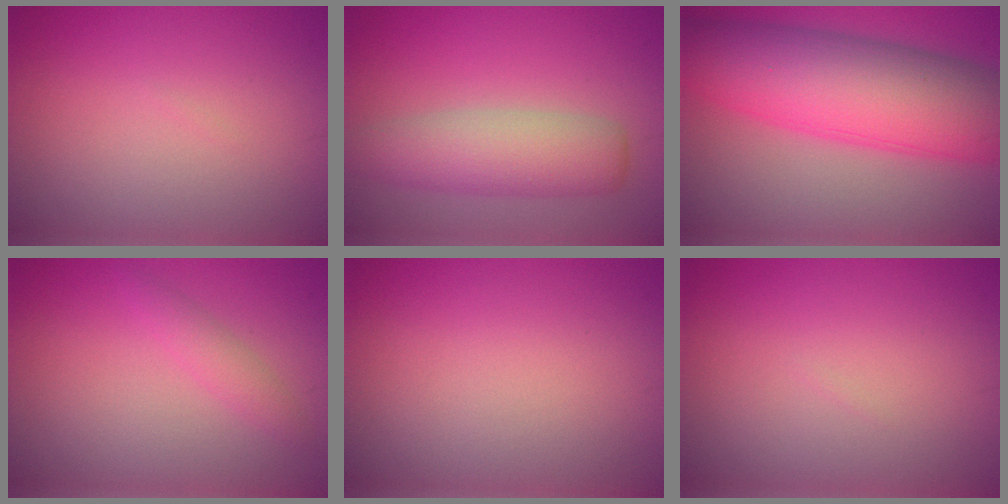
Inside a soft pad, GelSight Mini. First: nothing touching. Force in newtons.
{"total": 5.1, "press": 5.1, "slide": 0.2}
{"total": 11.9, "press": 11.9, "slide": 0.0}
{"total": 1.5, "press": 1.5, "slide": 0.1}
{"total": 0.0}
{"total": 0.0}